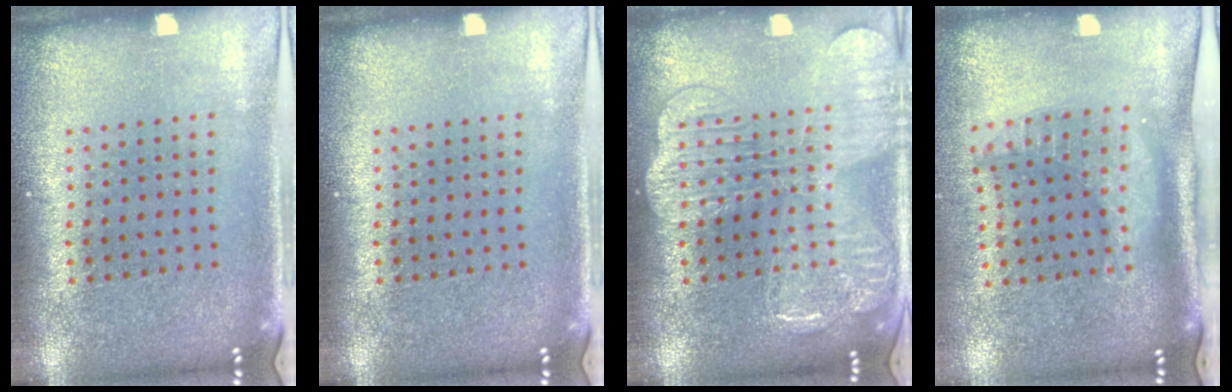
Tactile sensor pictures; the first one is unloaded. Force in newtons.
{"total": 0.0}
{"total": 3.9, "press": 3.9, "slide": 0.5}
{"total": 2.0, "press": 1.6, "slide": 1.3}